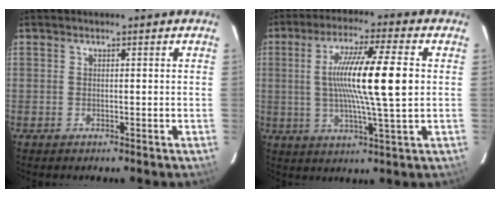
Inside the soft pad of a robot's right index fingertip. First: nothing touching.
{"total": 14.0, "force": [1.1, 0.4, 14.0], "torque": [-0.248, -0.003, 0.019]}